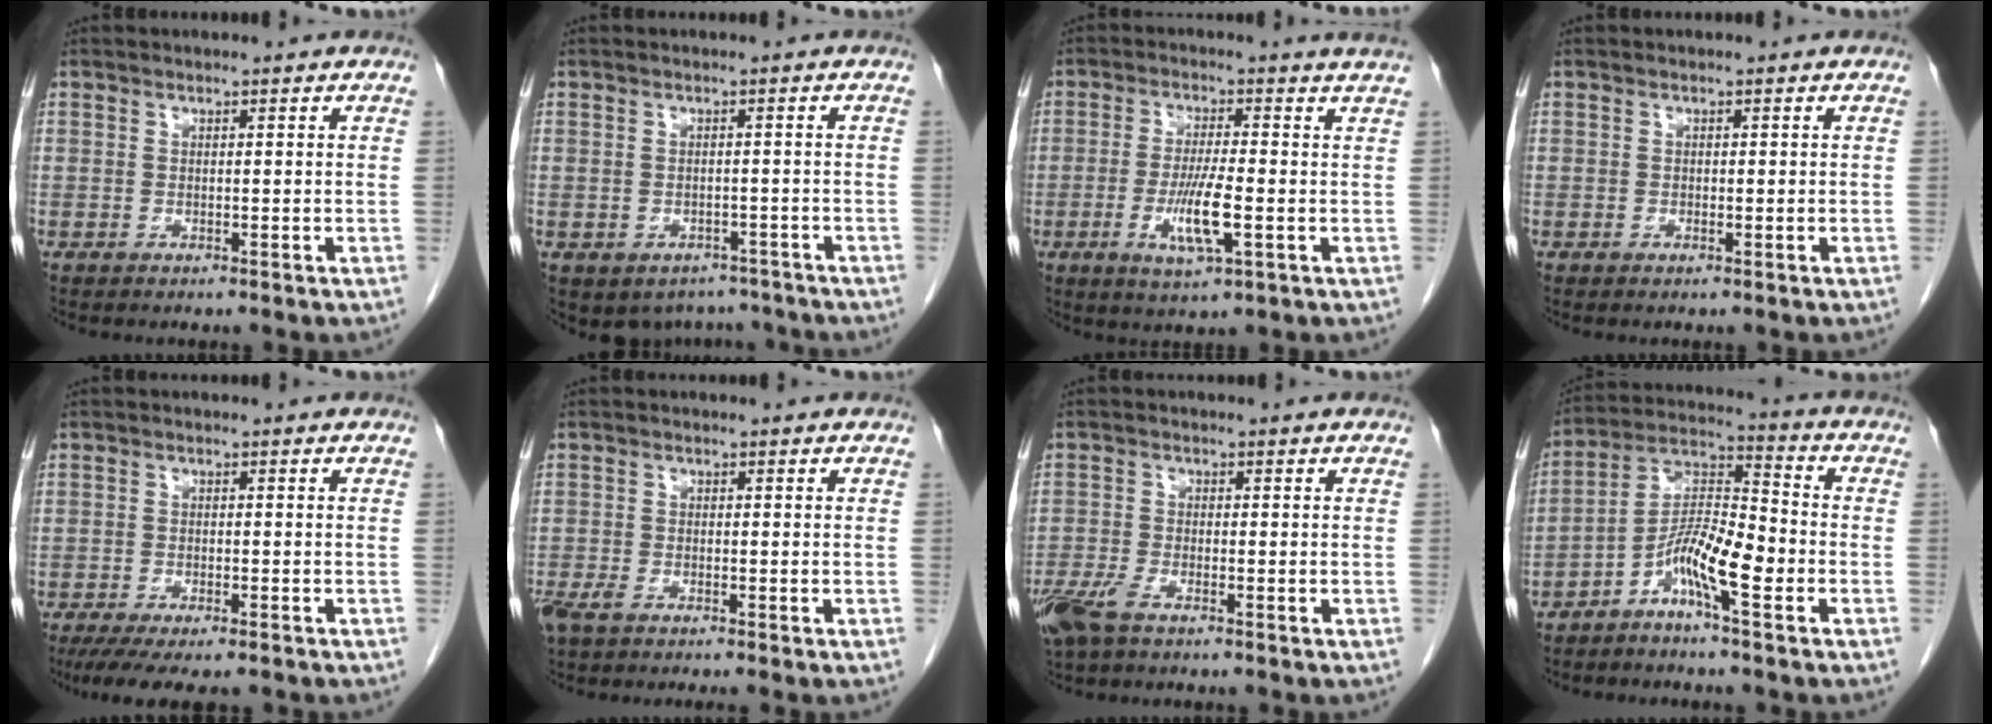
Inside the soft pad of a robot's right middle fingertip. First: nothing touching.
{"total": 6.1, "force": [-4.5, 4.0, 0.8], "torque": [-0.005, 0.011, -0.054]}
{"total": 7.4, "force": [-0.9, -0.3, 7.4], "torque": [-0.138, -0.010, -0.015]}
{"total": 0.0}
{"total": 9.4, "force": [-7.7, 2.0, 5.0], "torque": [-0.072, -0.013, -0.114]}
{"total": 3.0, "force": [-2.2, 0.6, 1.9], "torque": [-0.039, -0.008, -0.041]}
{"total": 5.1, "force": [-3.5, 1.4, 3.4], "torque": [-0.077, -0.010, -0.069]}
{"total": 8.9, "force": [-4.1, 1.3, 7.8], "torque": [-0.152, 0.018, -0.079]}